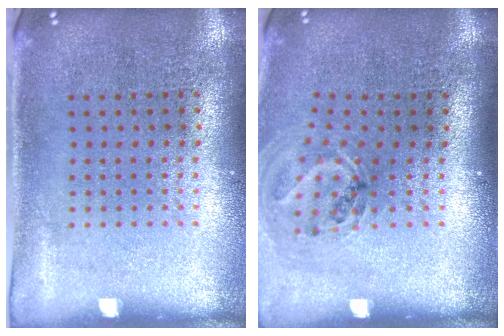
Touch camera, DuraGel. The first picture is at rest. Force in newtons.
{"total": 1.1, "press": 1.1, "slide": 0.4}